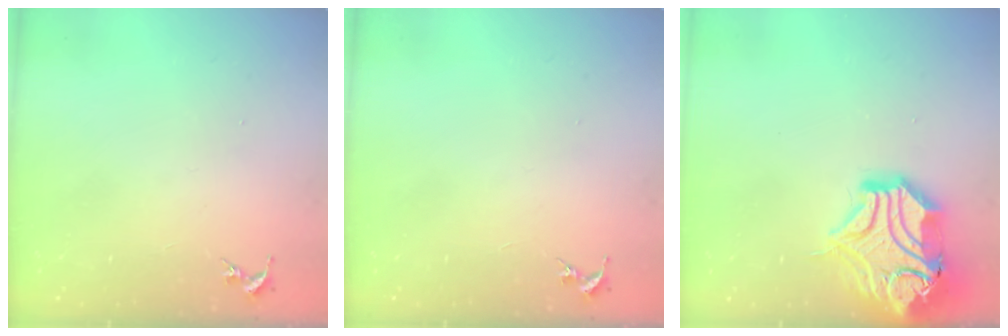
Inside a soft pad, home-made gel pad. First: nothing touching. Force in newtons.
{"total": 0.0}
{"total": 21.7, "press": 21.5, "slide": 2.9}